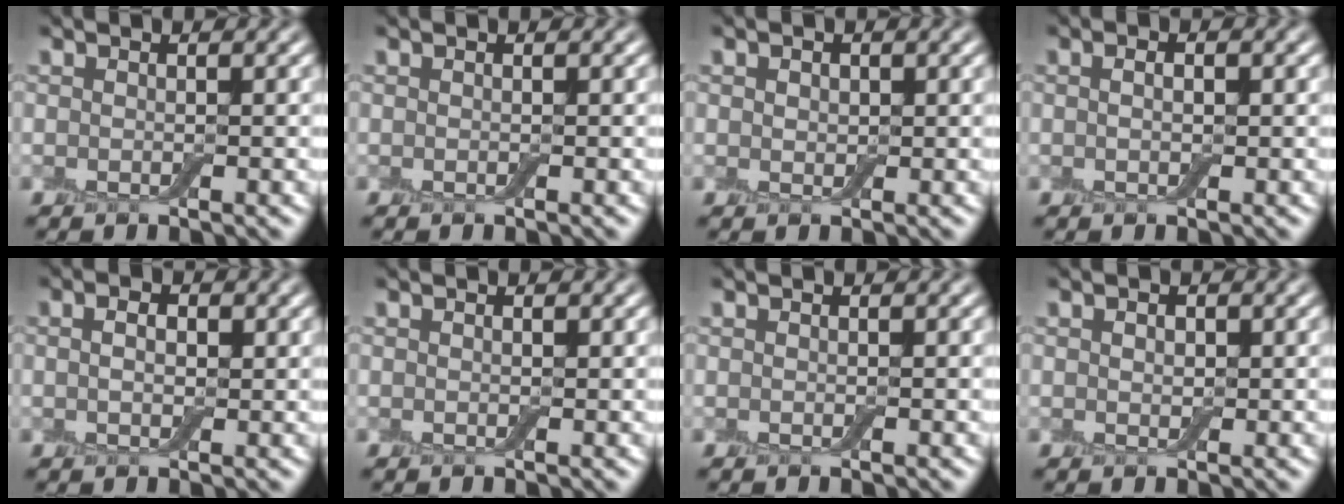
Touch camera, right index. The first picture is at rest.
{"total": 0.0}
{"total": 0.9, "force": [0.4, 0.8, 0.3], "torque": [-0.004, -0.001, 0.009]}
{"total": 1.9, "force": [0.6, 1.1, 1.4], "torque": [-0.015, 0.000, 0.001]}
{"total": 3.4, "force": [1.2, 2.2, 2.2], "torque": [-0.022, 0.017, -0.003]}
{"total": 0.0}
{"total": 0.0}
{"total": 0.8, "force": [0.2, 0.7, 0.5], "torque": [-0.007, -0.001, 0.005]}